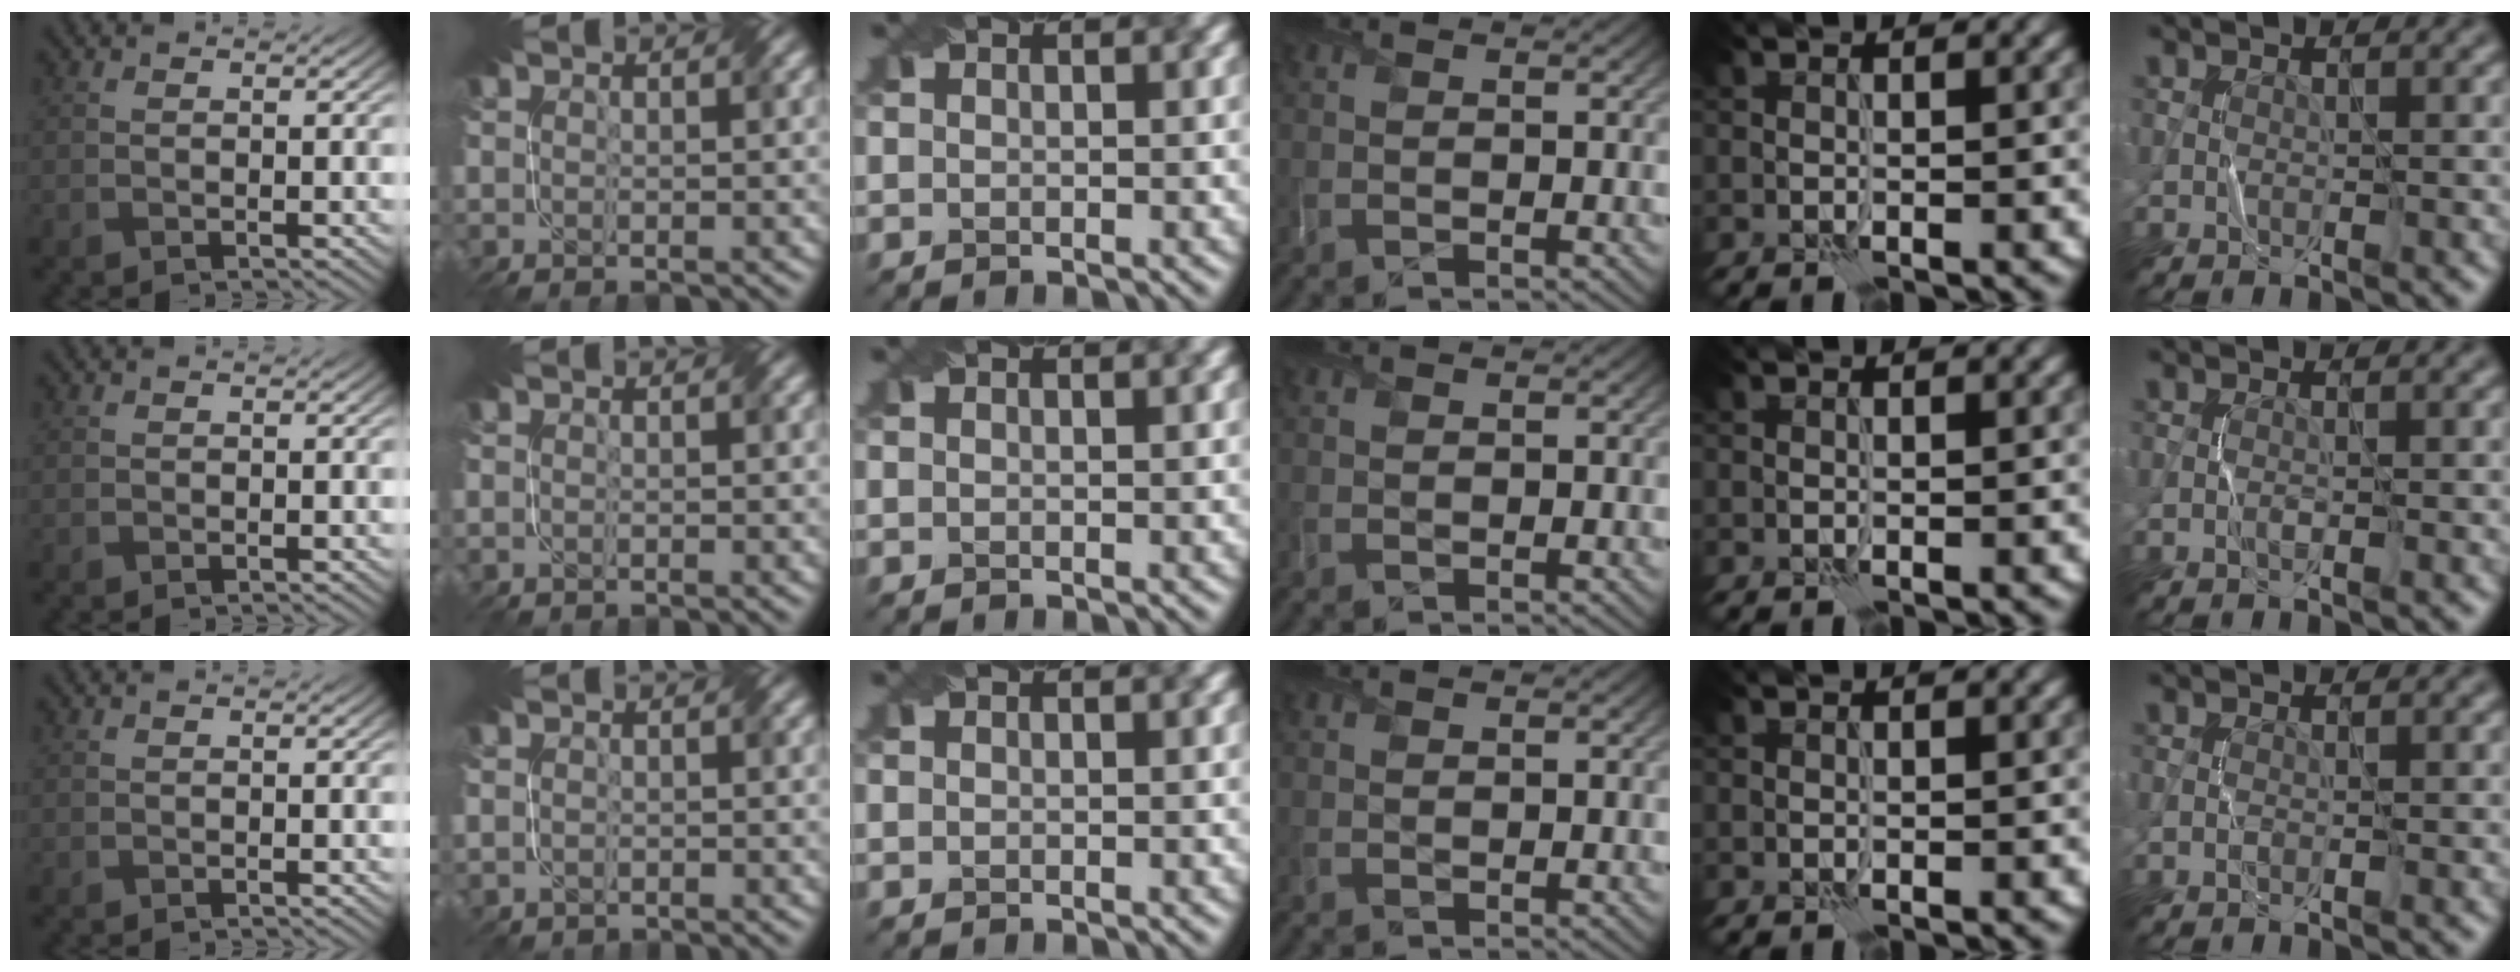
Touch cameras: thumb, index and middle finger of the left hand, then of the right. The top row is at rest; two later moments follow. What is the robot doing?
{"motion": "fold", "object": "netting"}